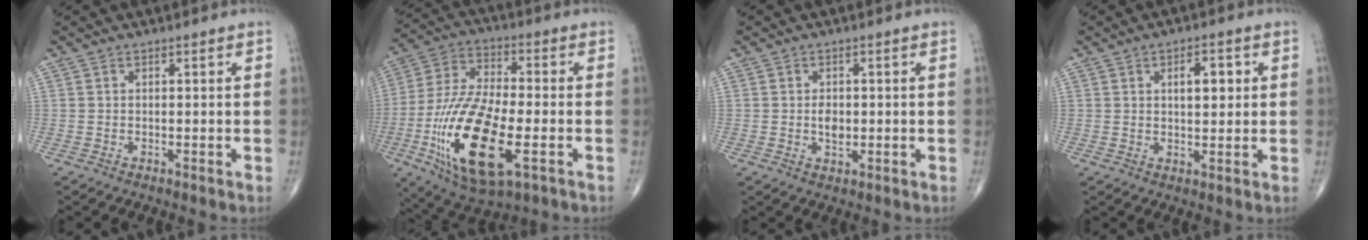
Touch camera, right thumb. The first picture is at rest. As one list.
[{"total": 22.0, "force": [-6.4, 8.6, 19.2], "torque": [-0.393, 0.004, -0.105]}, {"total": 3.1, "force": [0.0, 2.0, 2.4], "torque": [-0.033, -0.001, 0.001]}, {"total": 5.6, "force": [1.6, 2.7, 4.6], "torque": [-0.055, -0.004, 0.023]}]